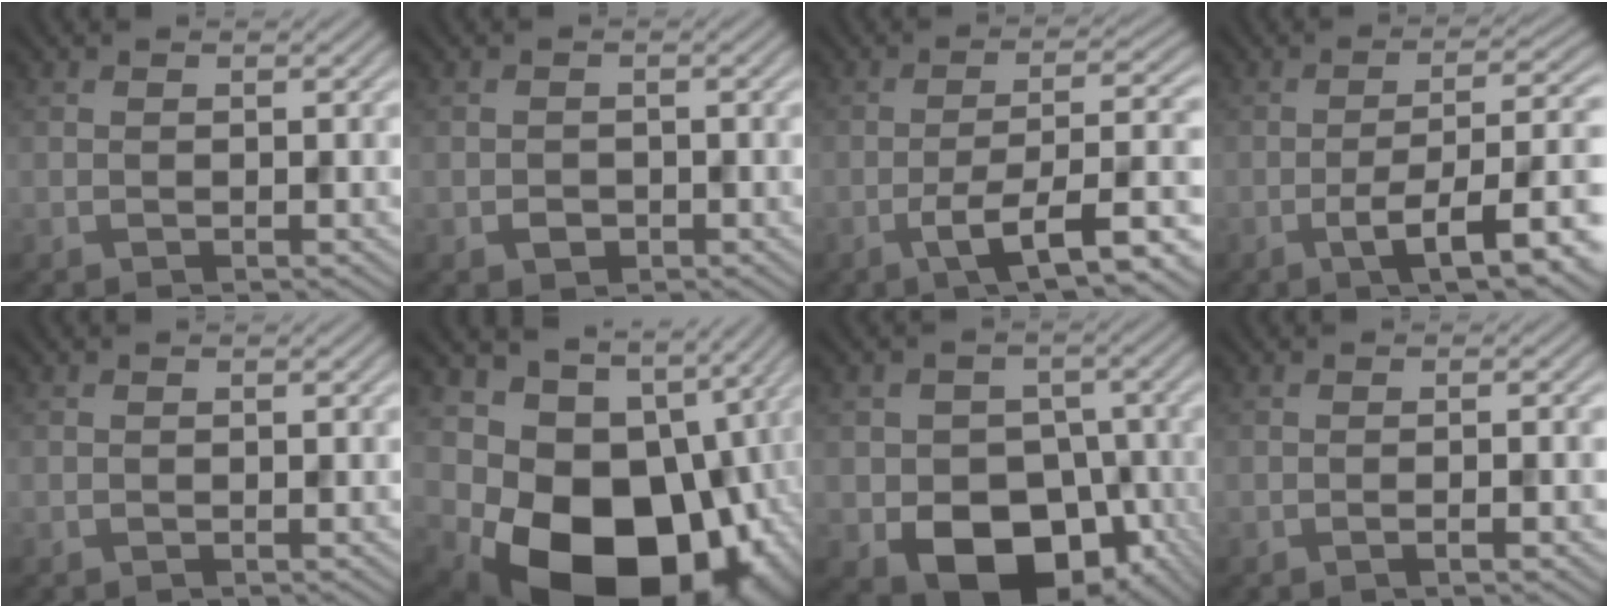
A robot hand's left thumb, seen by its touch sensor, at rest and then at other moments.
{"total": 1.2, "force": [-0.8, 0.9, 0.2], "torque": [-0.005, -0.008, -0.016]}
{"total": 9.3, "force": [-5.0, 1.9, 7.7], "torque": [-0.127, 0.000, -0.079]}
{"total": 9.3, "force": [-3.8, 2.1, 8.2], "torque": [-0.137, 0.002, -0.056]}
{"total": 0.0}
{"total": 20.3, "force": [-5.5, 14.9, 12.8], "torque": [-0.214, -0.050, -0.065]}
{"total": 10.6, "force": [-4.2, 7.9, 5.6], "torque": [-0.087, -0.030, -0.073]}
{"total": 1.8, "force": [-0.8, 0.0, 1.6], "torque": [-0.028, 0.001, -0.016]}